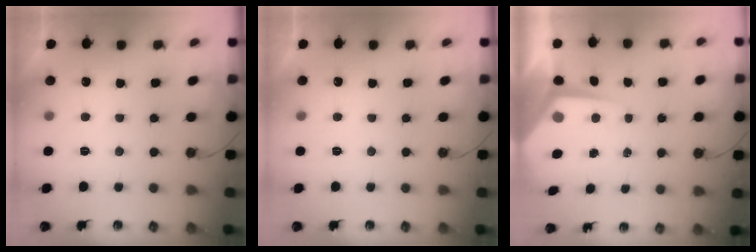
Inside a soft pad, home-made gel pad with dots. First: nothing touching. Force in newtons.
{"total": 0.0}
{"total": 6.2, "press": 6.2, "slide": 0.5}